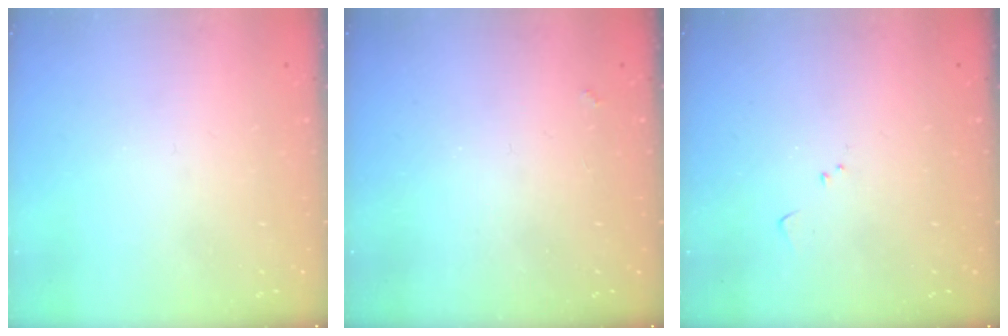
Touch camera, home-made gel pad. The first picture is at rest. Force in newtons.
{"total": 1.3, "press": 1.3, "slide": 0.4}
{"total": 5.8, "press": 5.7, "slide": 0.7}